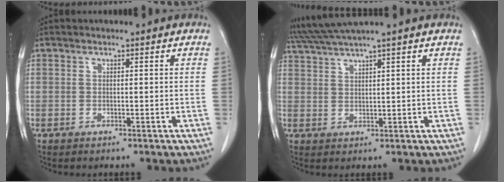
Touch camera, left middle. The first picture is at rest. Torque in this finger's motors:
{"motor_torque": [0.62, -0.58, 0.14, 0.04]}